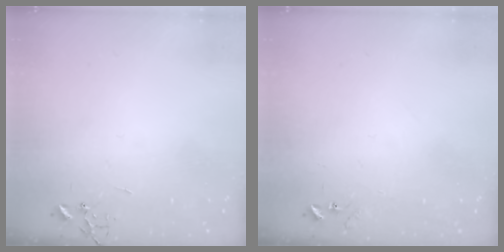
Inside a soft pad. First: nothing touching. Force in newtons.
{"total": 7.7, "press": 7.6, "slide": 0.6}